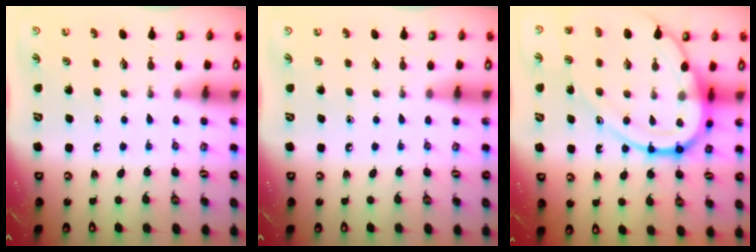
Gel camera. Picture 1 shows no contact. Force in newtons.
{"total": 0.0}
{"total": 17.7, "press": 17.7, "slide": 1.1}